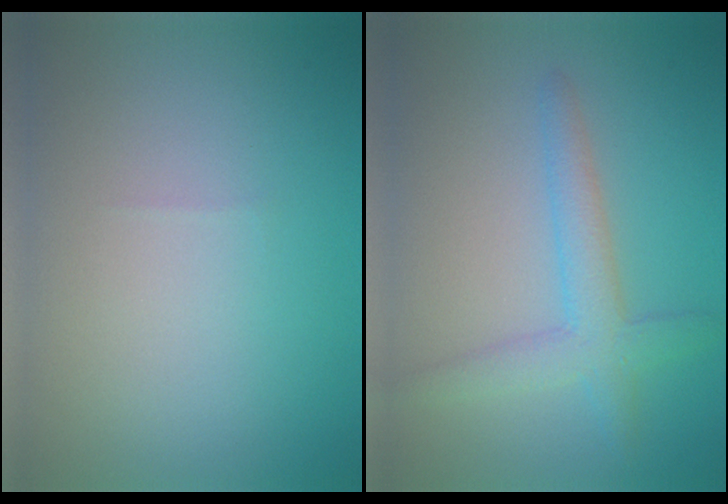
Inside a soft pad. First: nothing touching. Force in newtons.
{"total": 3.4, "press": 3.4, "slide": 0.2}